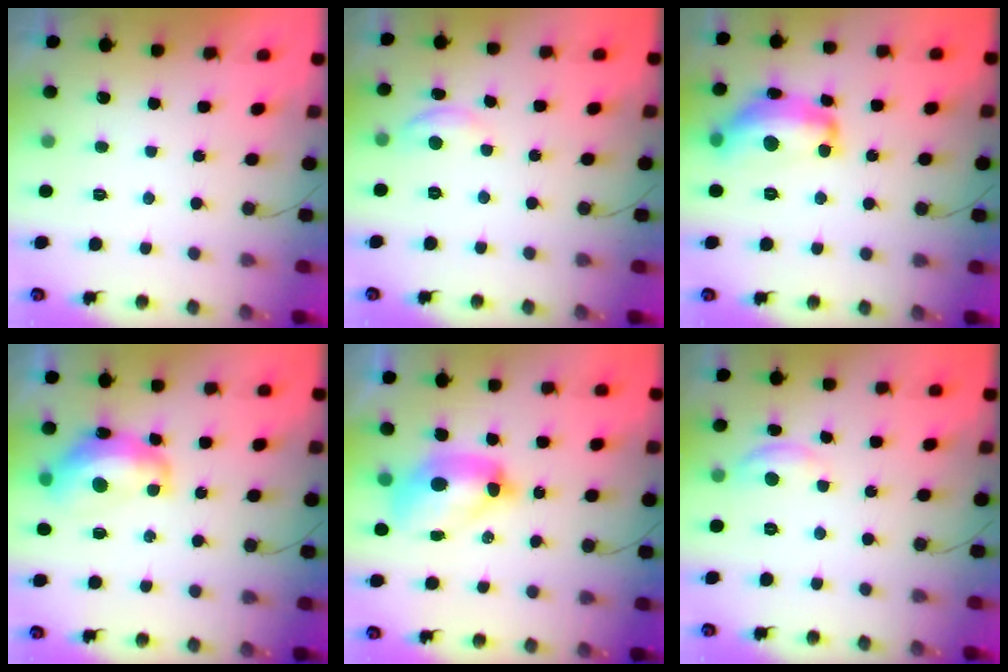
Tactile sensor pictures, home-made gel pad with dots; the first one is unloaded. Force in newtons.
{"total": 4.7, "press": 4.6, "slide": 0.5}
{"total": 15.3, "press": 15.3, "slide": 0.8}
{"total": 13.4, "press": 13.3, "slide": 1.4}
{"total": 10.7, "press": 10.6, "slide": 1.1}
{"total": 5.7, "press": 5.7, "slide": 0.2}